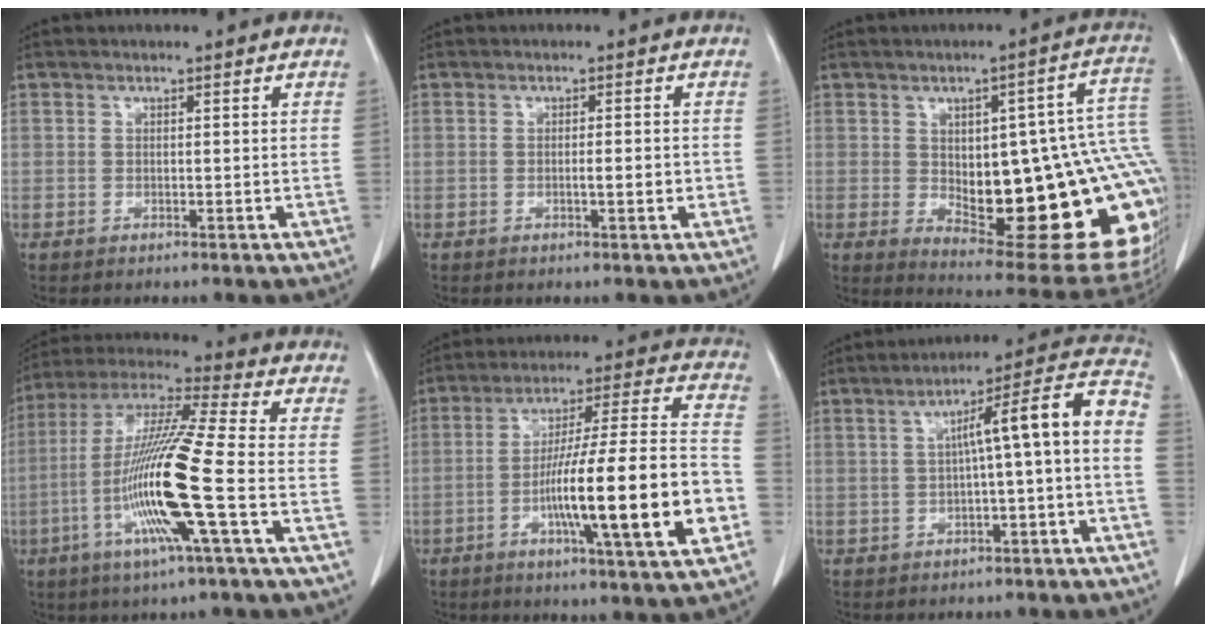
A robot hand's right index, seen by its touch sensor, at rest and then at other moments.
{"total": 2.0, "force": [-0.4, 0.3, 1.9], "torque": [-0.033, 0.000, -0.007]}
{"total": 27.4, "force": [-2.3, 7.5, 26.3], "torque": [-0.267, 0.014, -0.010]}
{"total": 16.7, "force": [-4.7, -1.0, 16.0], "torque": [-0.322, -0.012, -0.101]}
{"total": 20.6, "force": [-6.0, 0.6, 19.7], "torque": [-0.295, 0.001, -0.095]}
{"total": 10.7, "force": [-1.0, 0.2, 10.6], "torque": [-0.147, 0.038, -0.018]}